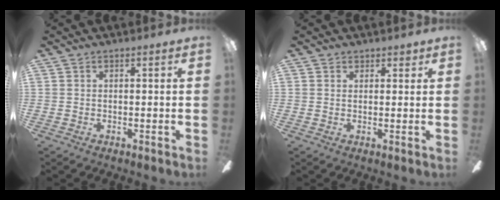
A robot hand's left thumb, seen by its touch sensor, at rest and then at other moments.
{"total": 1.9, "force": [1.3, 1.3, 0.5], "torque": [0.006, -0.003, 0.022]}